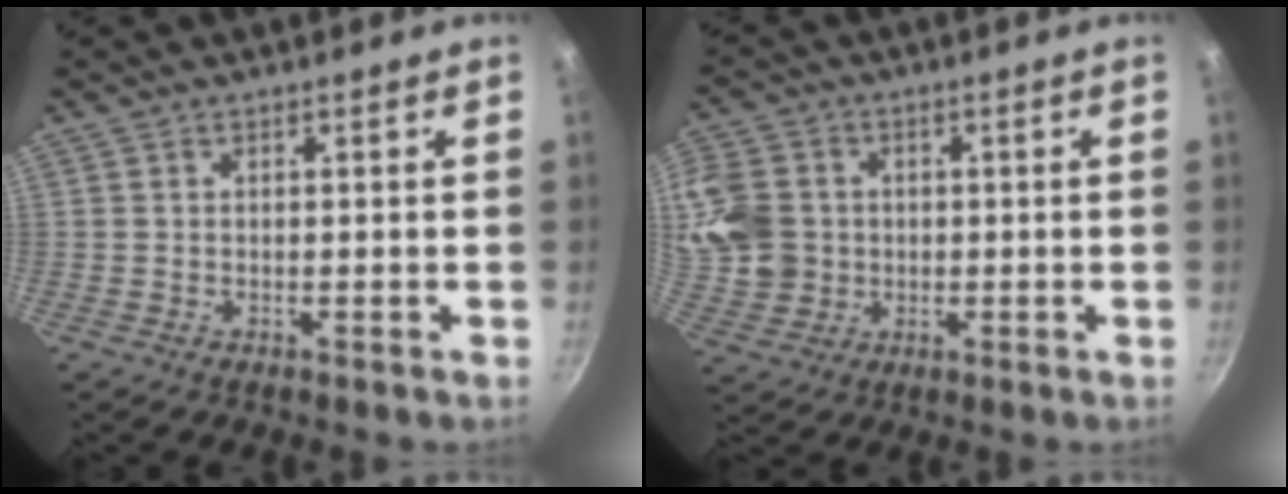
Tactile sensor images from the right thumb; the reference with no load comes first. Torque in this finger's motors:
{"motor_torque": [-0.32, 0.49, 0.53, 0.44, 0.04]}